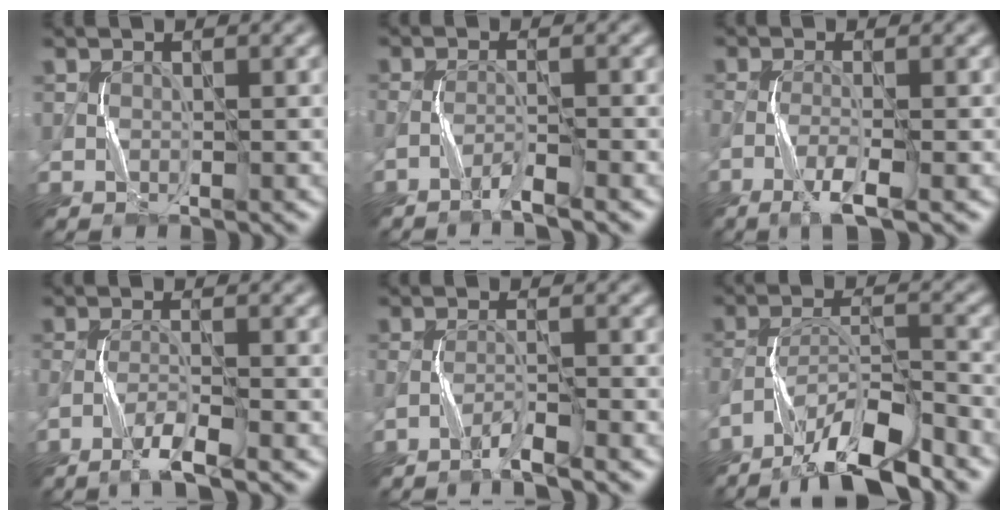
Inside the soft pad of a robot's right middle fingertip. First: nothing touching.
{"total": 2.1, "force": [-1.5, 0.1, 1.5], "torque": [-0.031, 0.004, -0.037]}
{"total": 3.2, "force": [-1.6, 0.4, 2.8], "torque": [-0.059, 0.000, -0.039]}
{"total": 3.4, "force": [-2.2, 0.3, 2.5], "torque": [-0.053, 0.002, -0.054]}
{"total": 2.4, "force": [-1.8, 0.1, 1.6], "torque": [-0.034, 0.005, -0.042]}
{"total": 9.3, "force": [-7.4, 1.9, 5.3], "torque": [-0.093, 0.010, -0.135]}